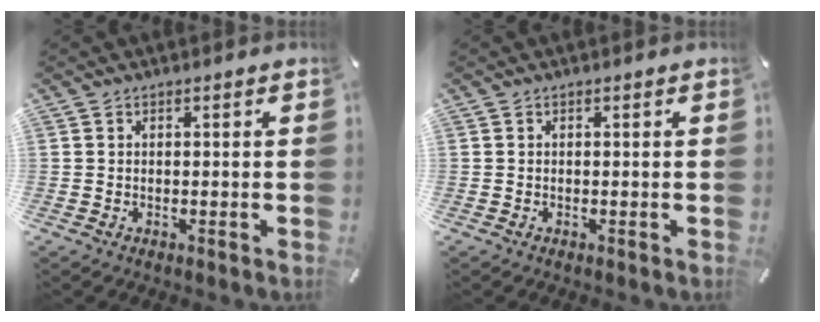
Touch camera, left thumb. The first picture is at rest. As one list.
[{"total": 0.0}]